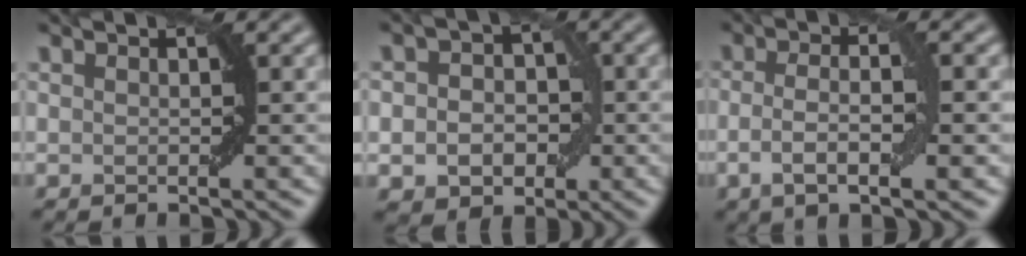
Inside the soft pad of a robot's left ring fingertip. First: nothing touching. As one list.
[{"total": 5.2, "force": [-0.9, 4.3, 2.8], "torque": [-0.017, 0.000, -0.023]}, {"total": 4.1, "force": [-0.8, 1.0, 3.9], "torque": [-0.074, 0.000, -0.019]}]